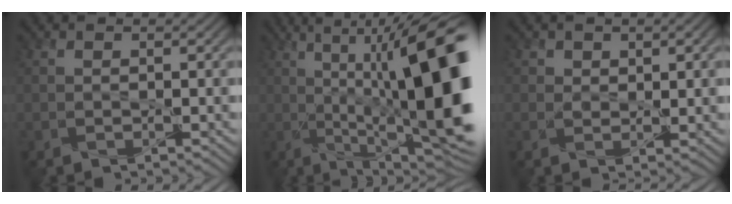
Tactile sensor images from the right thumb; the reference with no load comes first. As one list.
[{"total": 18.9, "force": [0.9, 5.6, 18.0], "torque": [-0.275, 0.020, 0.012]}, {"total": 1.8, "force": [1.0, 1.3, 0.8], "torque": [-0.020, -0.002, 0.014]}]